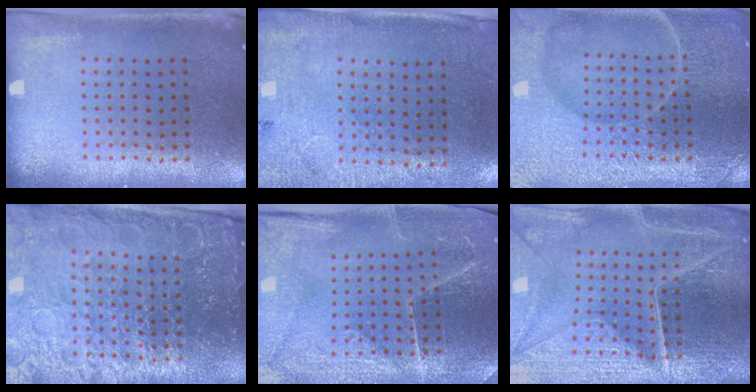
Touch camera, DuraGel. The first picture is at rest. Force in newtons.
{"total": 2.6, "press": 2.2, "slide": 1.4}
{"total": 5.6, "press": 5.6, "slide": 0.6}
{"total": 5.4, "press": 4.9, "slide": 2.1}
{"total": 4.0, "press": 3.9, "slide": 1.1}
{"total": 6.3, "press": 5.6, "slide": 2.8}